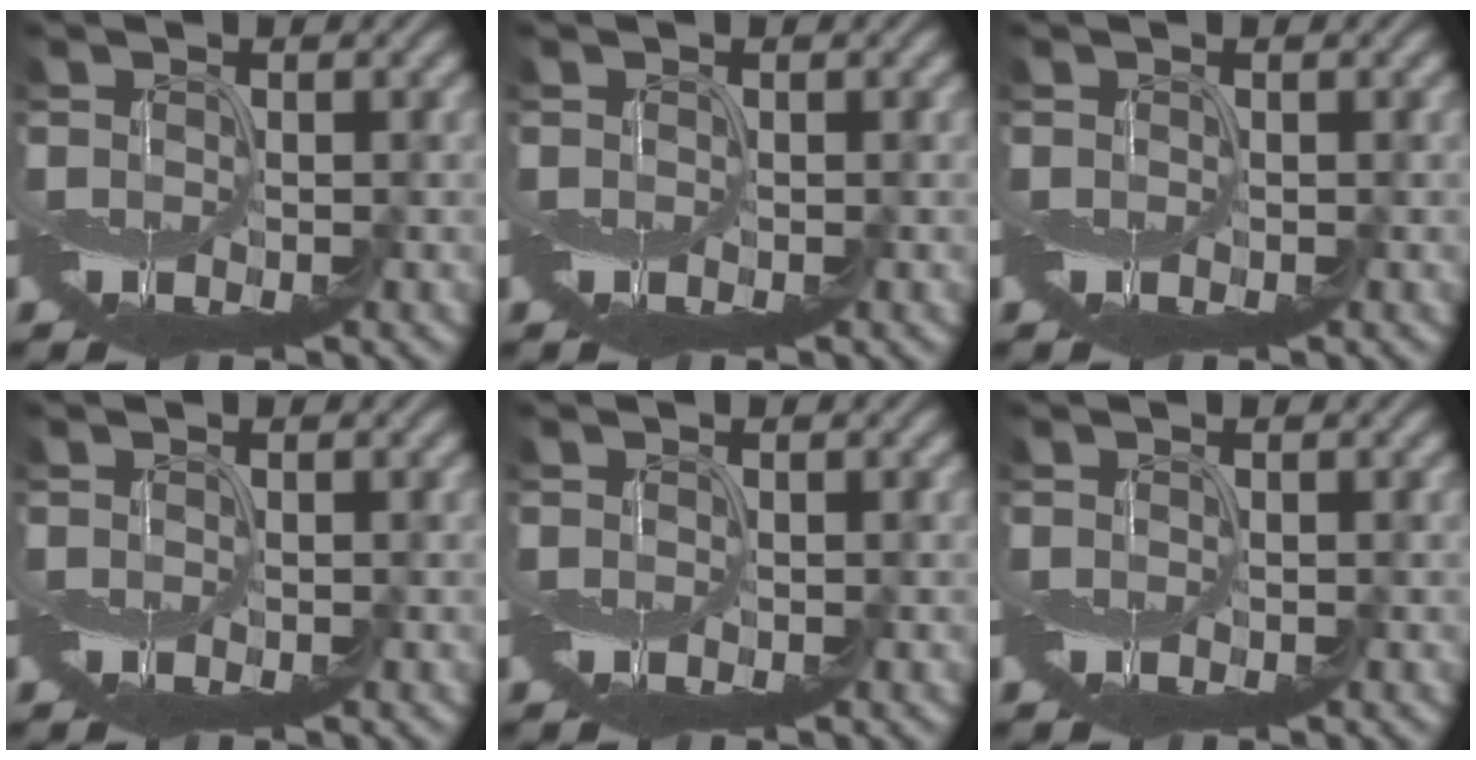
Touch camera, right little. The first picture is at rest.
{"total": 0.0}
{"total": 0.0}
{"total": 0.0}
{"total": 0.0}
{"total": 0.0}